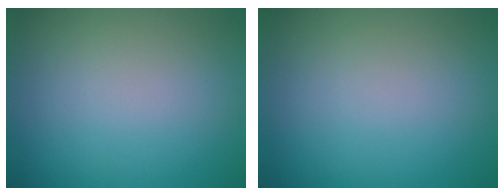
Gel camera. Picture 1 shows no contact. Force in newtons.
{"total": 0.0}